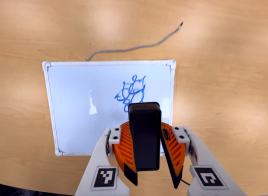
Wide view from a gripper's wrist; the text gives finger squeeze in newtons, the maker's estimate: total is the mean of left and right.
{"total": 10.1, "left": 10.4, "right": 9.8}